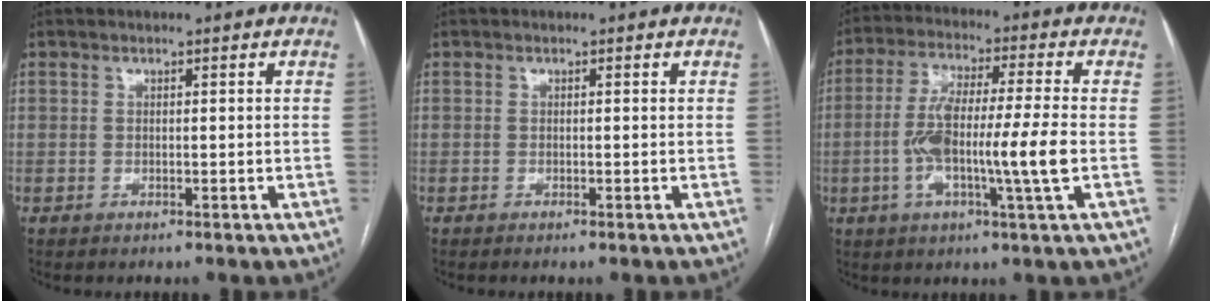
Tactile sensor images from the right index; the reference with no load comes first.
{"total": 0.0}
{"total": 12.2, "force": [-2.2, 0.2, 12.0], "torque": [-0.227, 0.002, -0.046]}